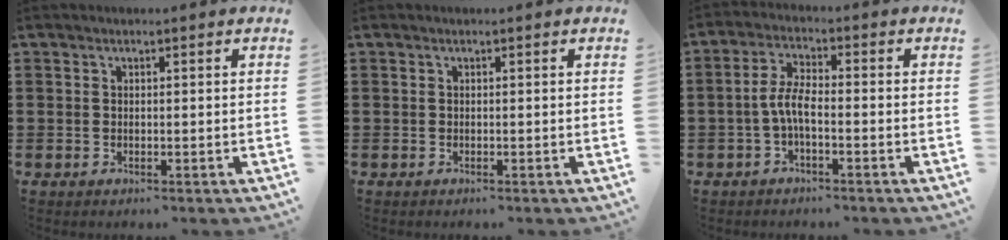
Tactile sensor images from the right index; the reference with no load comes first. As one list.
[{"total": 0.0}, {"total": 4.6, "force": [-1.4, 1.4, 4.2], "torque": [-0.104, -0.002, -0.036]}]